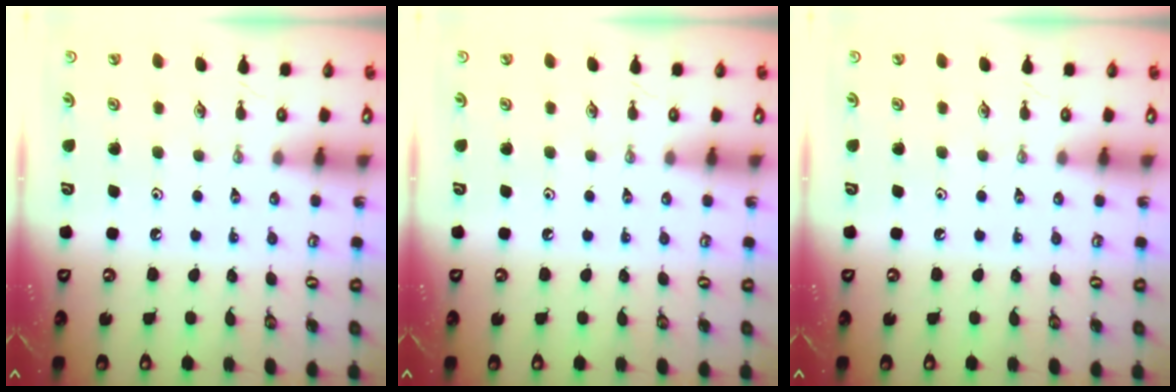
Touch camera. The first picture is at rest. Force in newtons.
{"total": 0.0}
{"total": 0.0}